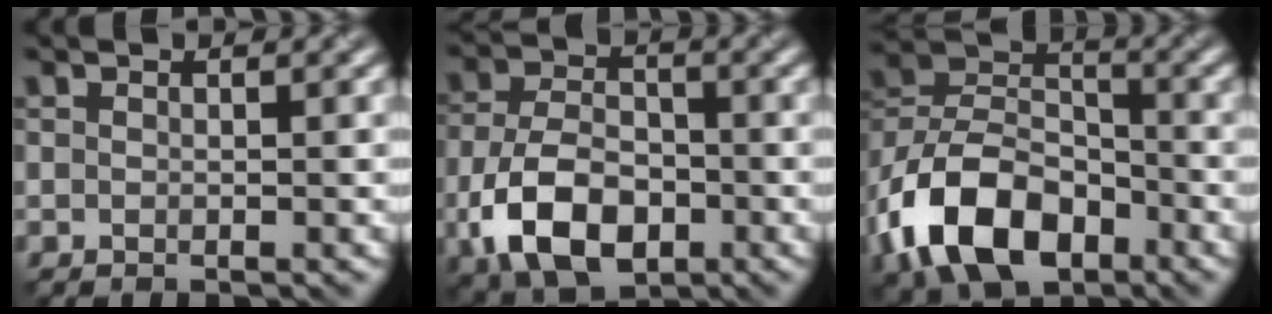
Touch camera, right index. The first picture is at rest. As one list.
[{"total": 8.4, "force": [-3.4, 5.2, 5.6], "torque": [-0.119, 0.000, -0.072]}, {"total": 11.1, "force": [-5.4, 7.0, 6.7], "torque": [-0.131, 0.007, -0.115]}]